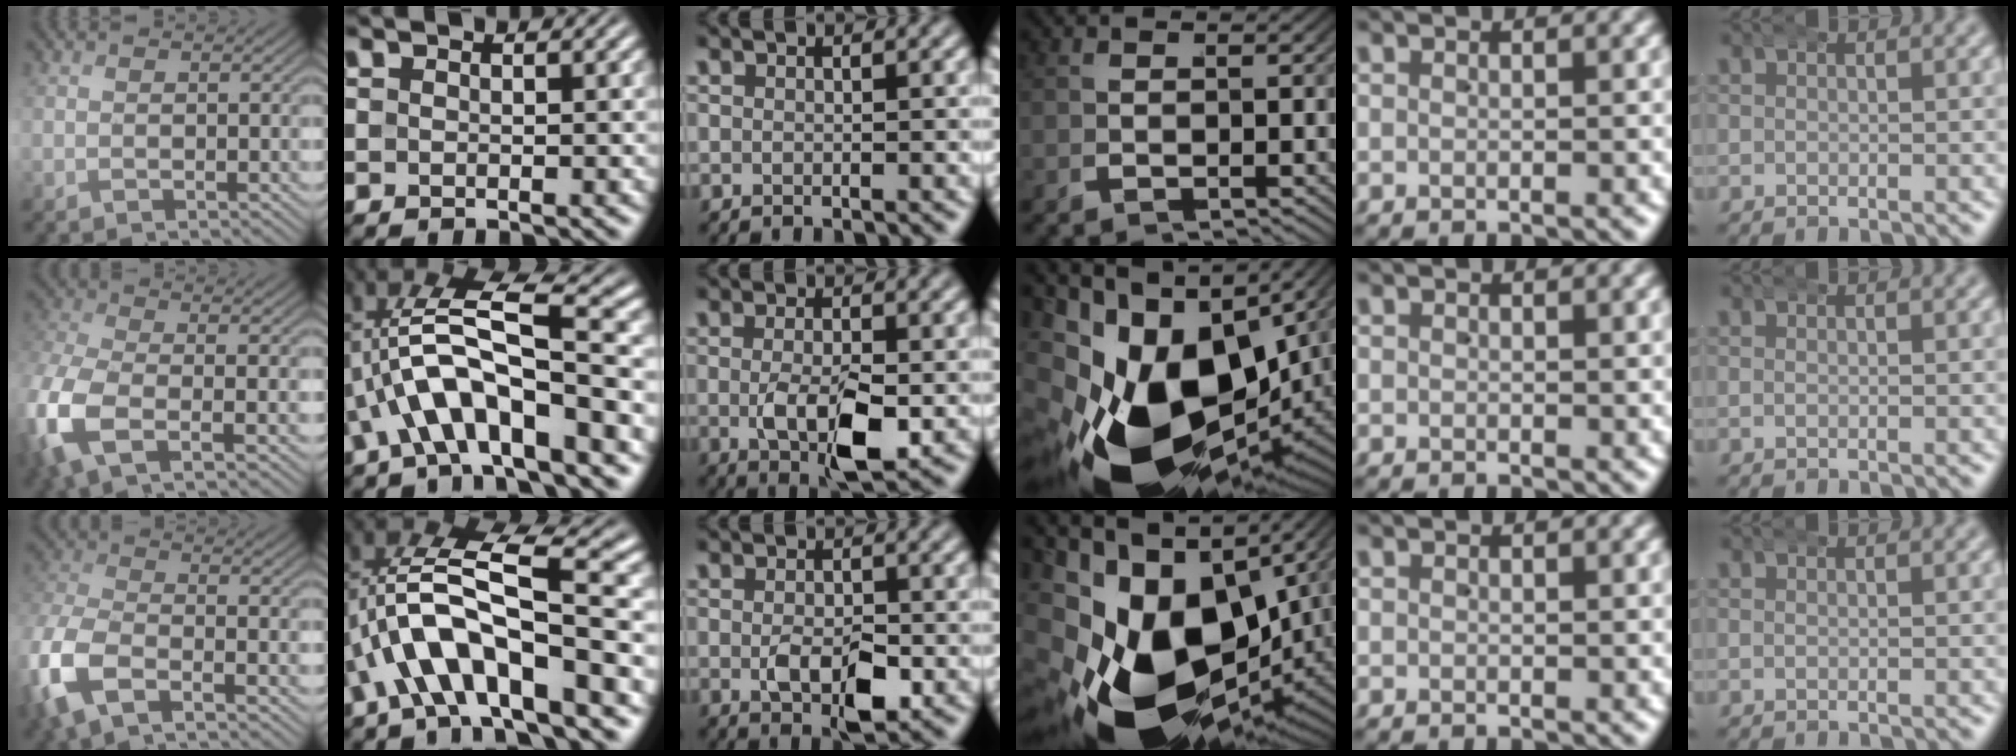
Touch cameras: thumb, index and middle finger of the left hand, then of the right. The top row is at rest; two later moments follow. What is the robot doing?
{"motion": "wrap", "object": "arm wrap"}